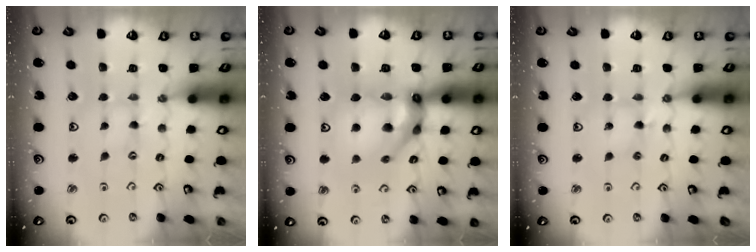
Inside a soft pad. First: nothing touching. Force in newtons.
{"total": 17.0, "press": 16.9, "slide": 1.8}
{"total": 3.8, "press": 3.8, "slide": 0.4}